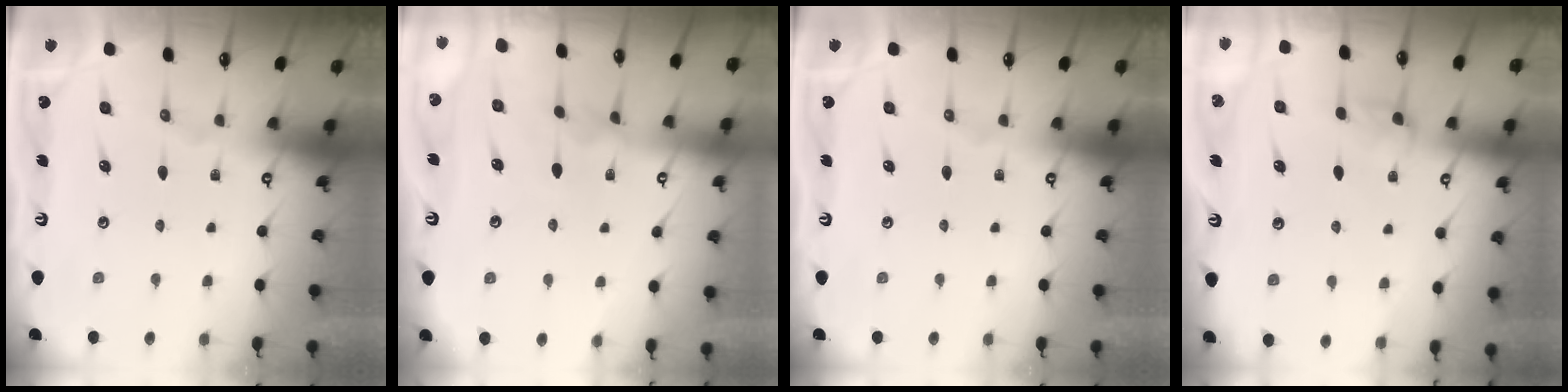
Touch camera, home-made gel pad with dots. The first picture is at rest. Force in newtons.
{"total": 2.9, "press": 2.9, "slide": 0.2}
{"total": 0.0}
{"total": 2.1, "press": 2.0, "slide": 0.6}